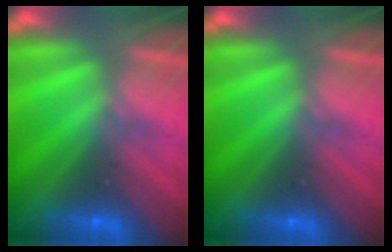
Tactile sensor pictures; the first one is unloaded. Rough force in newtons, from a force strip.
{"total": 0.0}